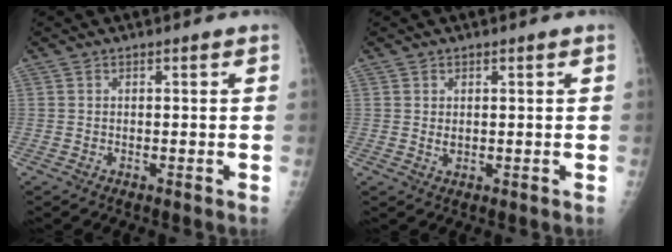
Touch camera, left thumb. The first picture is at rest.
{"total": 1.4, "force": [0.3, 0.8, 1.0], "torque": [-0.014, -0.001, 0.009]}